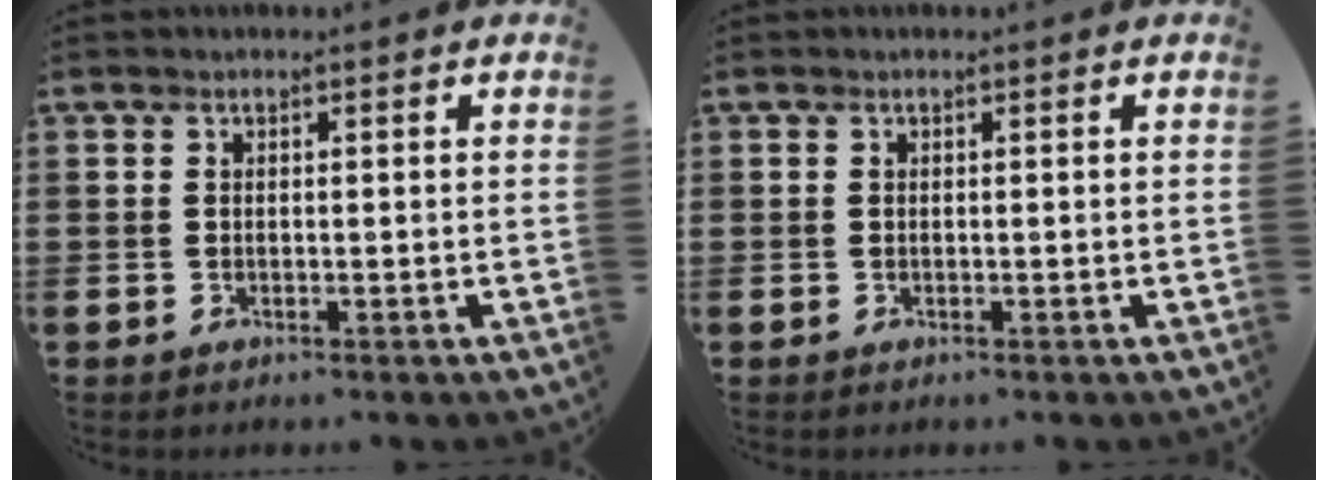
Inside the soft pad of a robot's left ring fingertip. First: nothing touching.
{"total": 0.0}